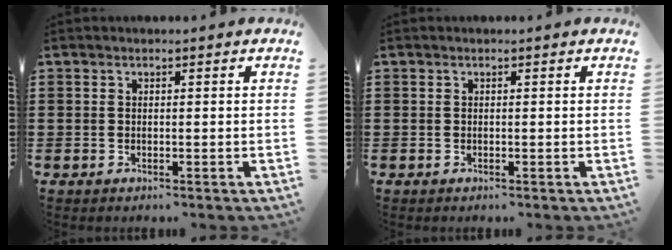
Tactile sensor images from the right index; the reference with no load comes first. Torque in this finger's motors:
{"motor_torque": [0.00, 0.00, 0.00, 0.00]}